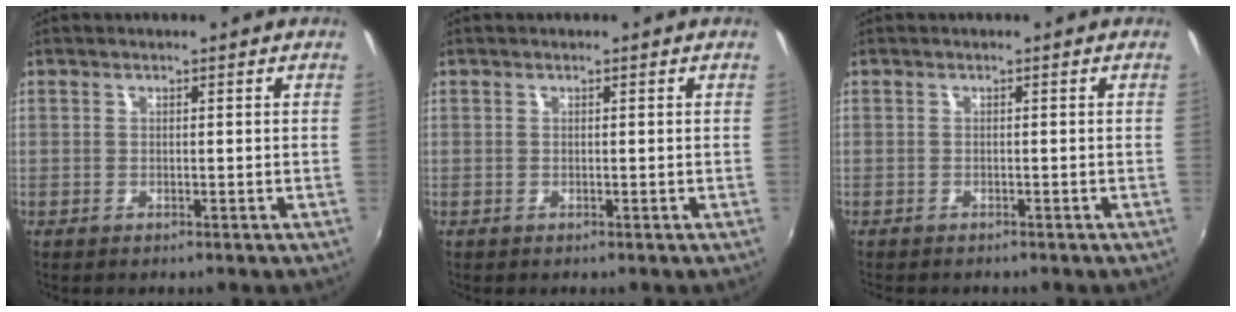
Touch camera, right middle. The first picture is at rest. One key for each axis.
{"total": 0.0}
{"total": 1.5, "fx": -1.4, "fy": 0.1, "fz": 0.5, "tx": -0.015, "ty": -0.009, "tz": -0.019}